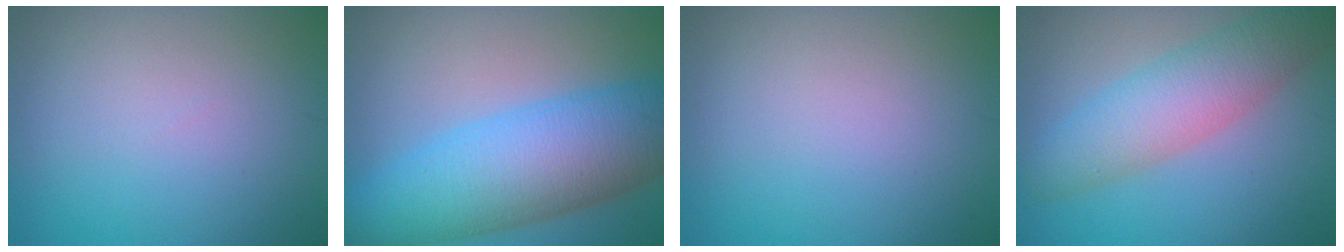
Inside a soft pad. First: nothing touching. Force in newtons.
{"total": 10.8, "press": 10.8, "slide": 0.1}
{"total": 0.0}
{"total": 5.7, "press": 5.7, "slide": 0.1}